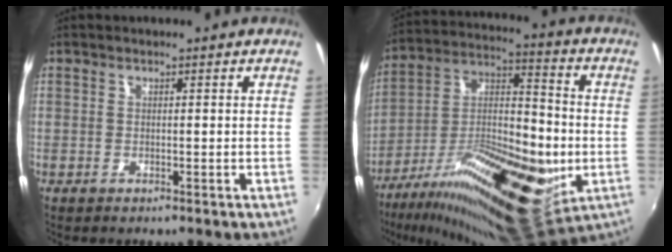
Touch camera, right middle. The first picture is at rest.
{"total": 28.8, "force": [-9.1, 10.9, 25.0], "torque": [-0.430, -0.035, -0.140]}